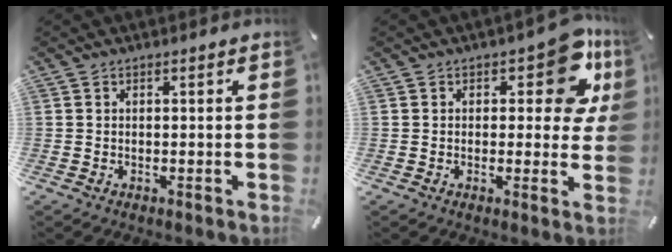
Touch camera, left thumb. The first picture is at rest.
{"total": 11.0, "force": [5.3, 5.7, 7.9], "torque": [-0.080, -0.030, 0.086]}